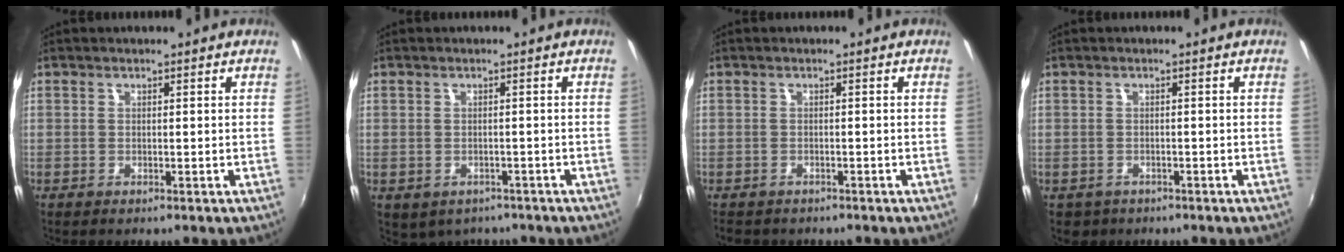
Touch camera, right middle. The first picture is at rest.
{"total": 4.7, "force": [-2.8, 3.3, 1.7], "torque": [-0.042, -0.016, -0.030]}
{"total": 2.8, "force": [-2.3, 1.4, 0.7], "torque": [-0.021, -0.012, -0.034]}
{"total": 3.3, "force": [-1.9, 2.5, 1.2], "torque": [-0.030, -0.010, -0.024]}